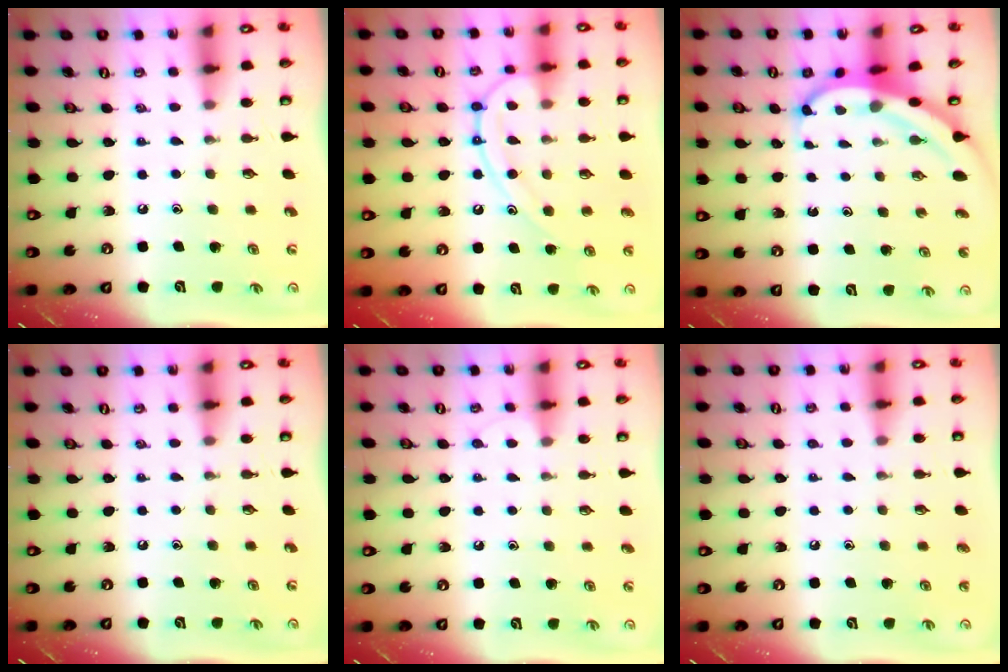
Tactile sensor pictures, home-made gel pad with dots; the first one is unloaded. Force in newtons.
{"total": 14.0, "press": 14.0, "slide": 1.3}
{"total": 5.7, "press": 5.7, "slide": 0.6}
{"total": 0.0}
{"total": 4.6, "press": 4.5, "slide": 0.5}
{"total": 2.0, "press": 2.0, "slide": 0.2}